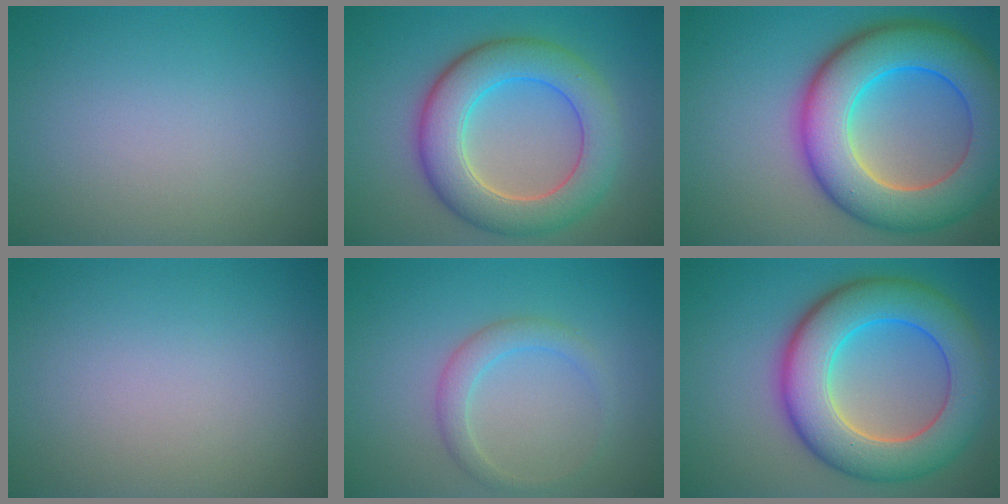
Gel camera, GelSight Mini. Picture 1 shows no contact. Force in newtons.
{"total": 7.9, "press": 7.9, "slide": 0.5}
{"total": 11.7, "press": 11.7, "slide": 0.5}
{"total": 0.0}
{"total": 2.1, "press": 2.1, "slide": 0.1}
{"total": 10.1, "press": 10.1, "slide": 0.3}